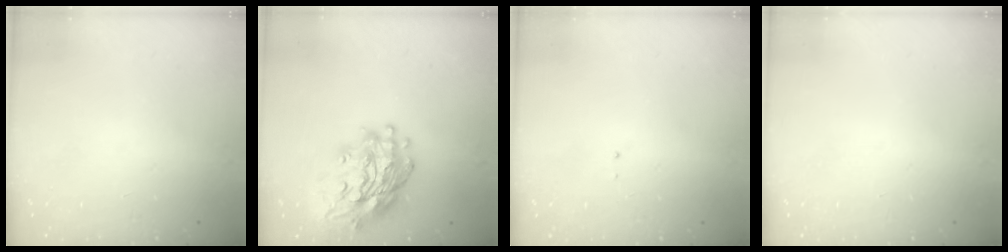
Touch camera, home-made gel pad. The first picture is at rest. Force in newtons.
{"total": 20.7, "press": 20.6, "slide": 1.9}
{"total": 0.7, "press": 0.7, "slide": 0.1}
{"total": 0.0}